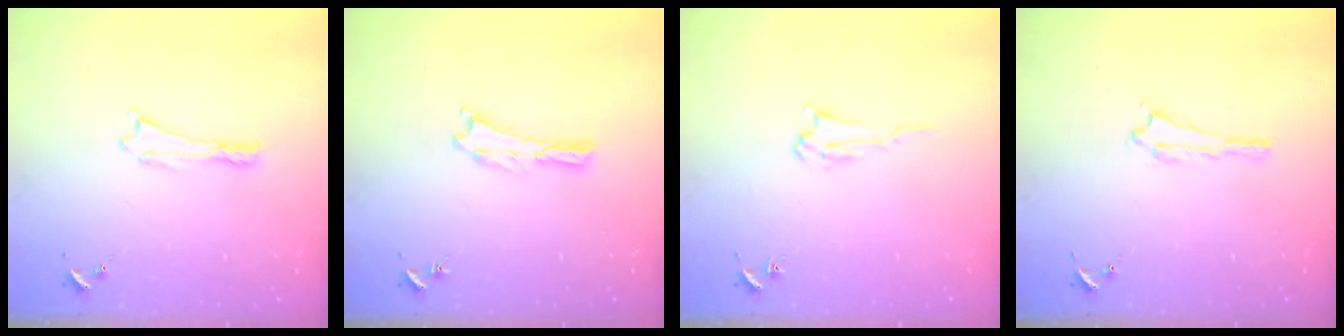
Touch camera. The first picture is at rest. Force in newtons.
{"total": 0.0}
{"total": 2.8, "press": 2.8, "slide": 0.4}
{"total": 0.6, "press": 0.6, "slide": 0.2}